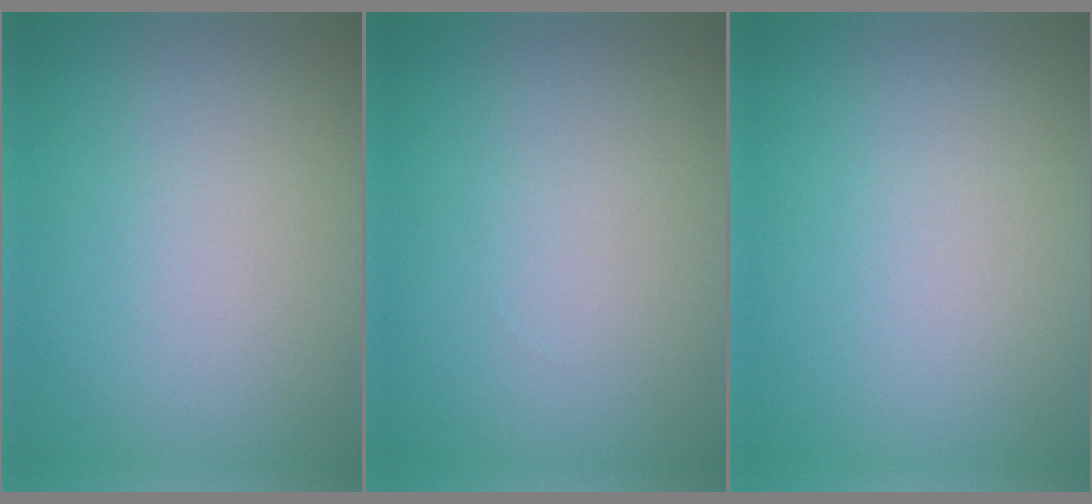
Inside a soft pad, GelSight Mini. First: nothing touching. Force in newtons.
{"total": 0.0}
{"total": 0.0}